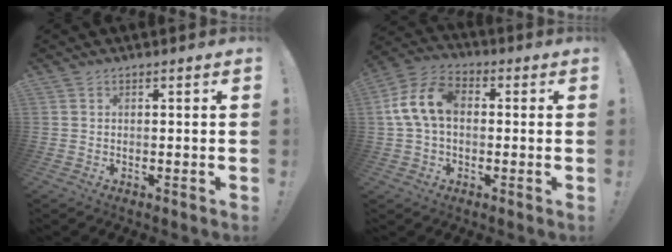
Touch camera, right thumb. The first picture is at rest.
{"total": 12.5, "force": [1.1, 8.2, 9.3], "torque": [-0.188, 0.015, 0.024]}